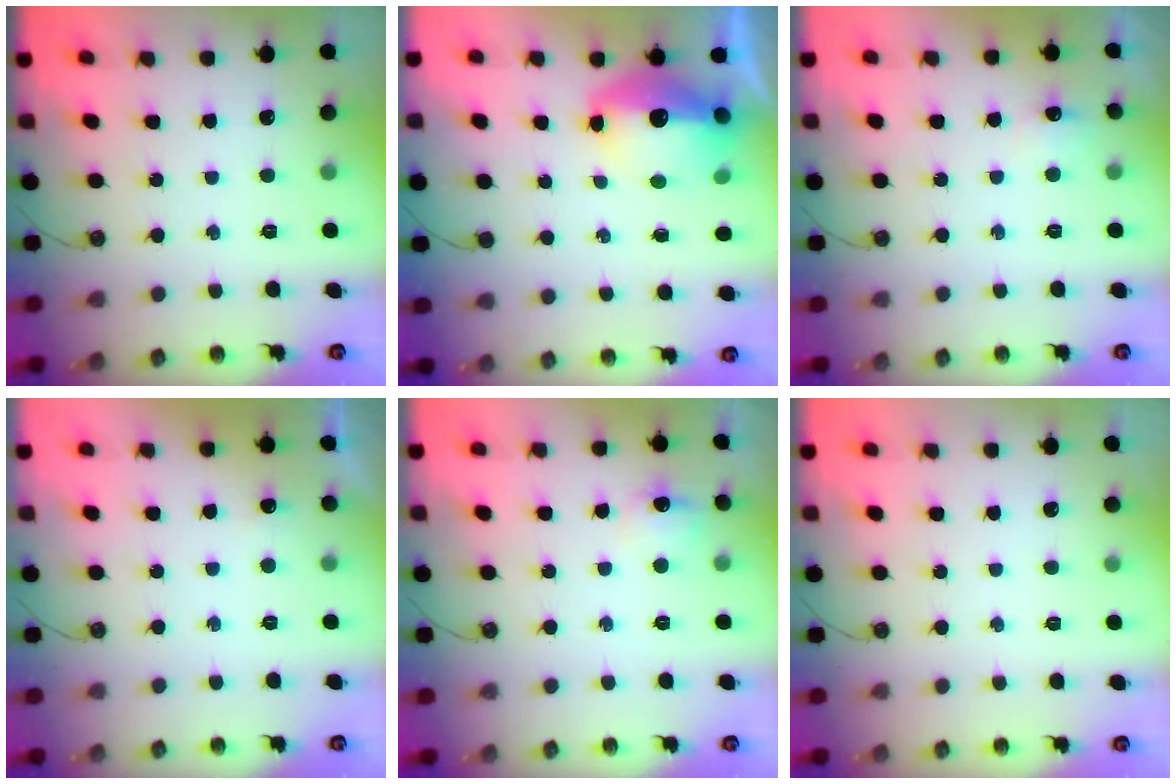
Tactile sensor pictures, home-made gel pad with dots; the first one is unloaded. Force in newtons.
{"total": 15.0, "press": 14.9, "slide": 1.2}
{"total": 6.0, "press": 6.0, "slide": 0.8}
{"total": 2.9, "press": 2.8, "slide": 0.6}
{"total": 7.3, "press": 7.2, "slide": 1.0}
{"total": 0.0}